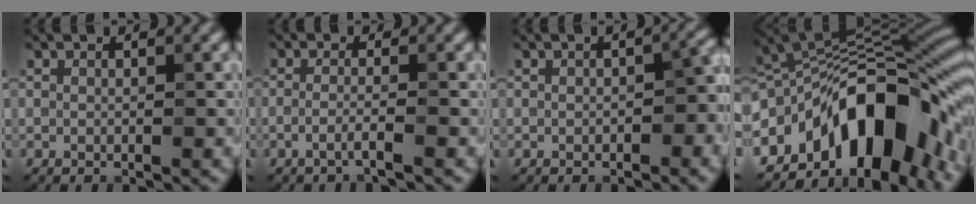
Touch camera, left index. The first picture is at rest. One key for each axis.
{"total": 1.7, "fx": -1.0, "fy": 0.2, "fz": 1.4, "tx": -0.020, "ty": 0.000, "tz": -0.029}
{"total": 2.9, "fx": -0.4, "fy": 1.7, "fz": 2.3, "tx": -0.027, "ty": 0.001, "tz": -0.007}
{"total": 13.2, "fx": -5.5, "fy": 6.9, "fz": 9.7, "tx": -0.129, "ty": 0.014, "tz": -0.102}